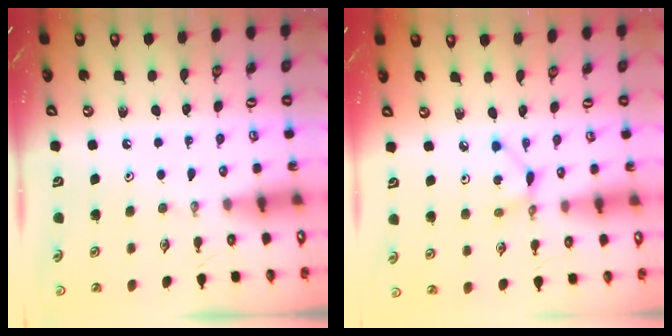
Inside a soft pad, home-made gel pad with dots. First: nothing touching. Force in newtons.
{"total": 3.4, "press": 3.4, "slide": 0.1}